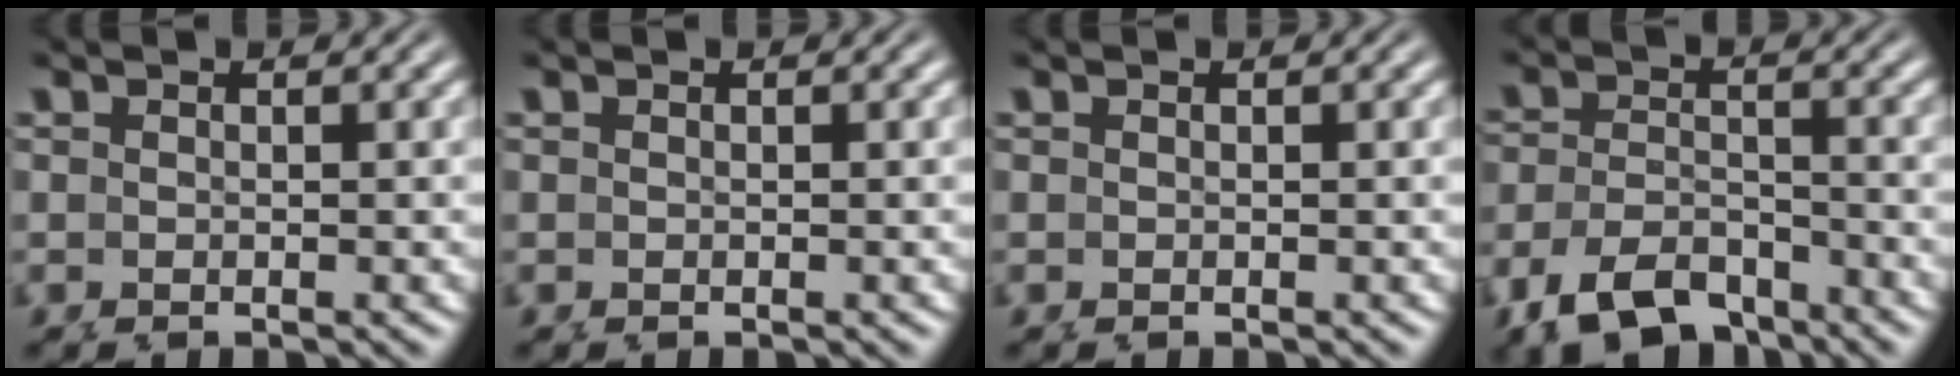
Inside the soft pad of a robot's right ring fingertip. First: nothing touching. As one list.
[{"total": 0.0}, {"total": 0.0}, {"total": 7.1, "force": [-5.1, 4.4, 2.3], "torque": [-0.054, -0.024, -0.077]}]